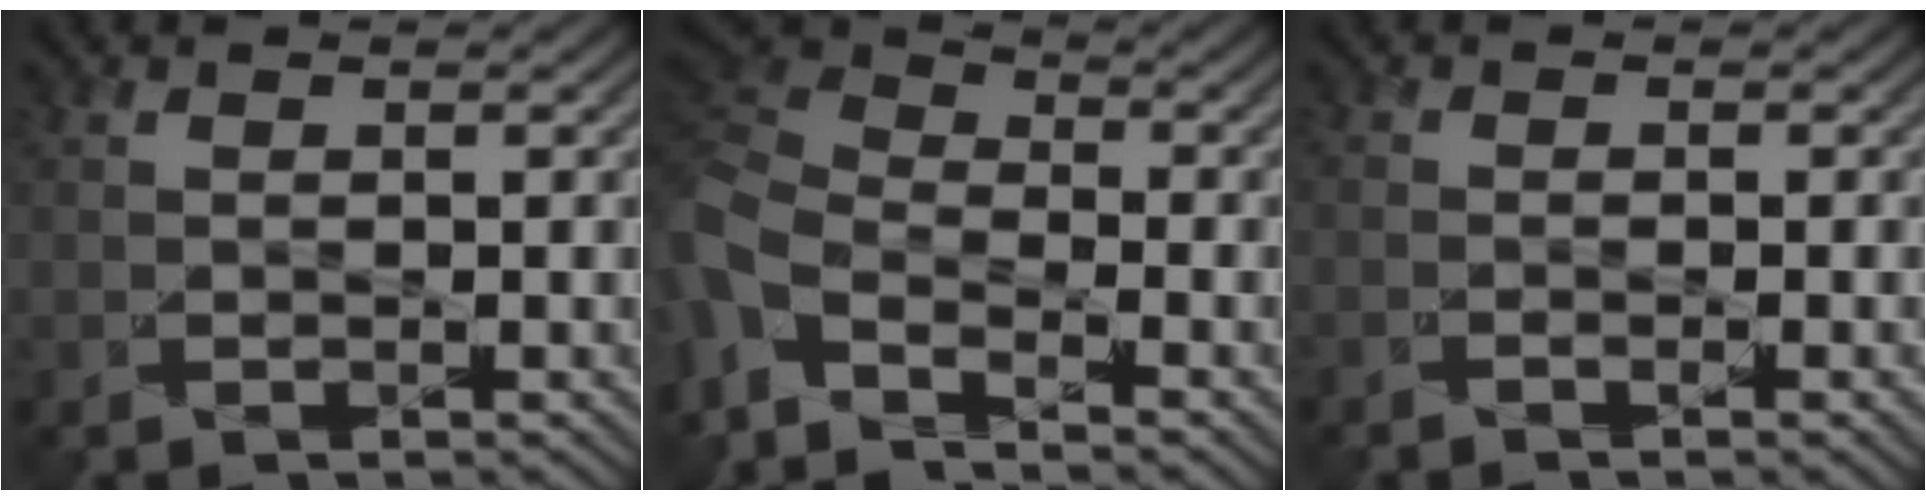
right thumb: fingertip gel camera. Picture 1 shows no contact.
{"total": 10.8, "force": [-5.5, 5.3, 7.6], "torque": [-0.209, -0.016, -0.116]}
{"total": 1.7, "force": [-0.9, 0.2, 1.4], "torque": [-0.022, 0.003, -0.024]}